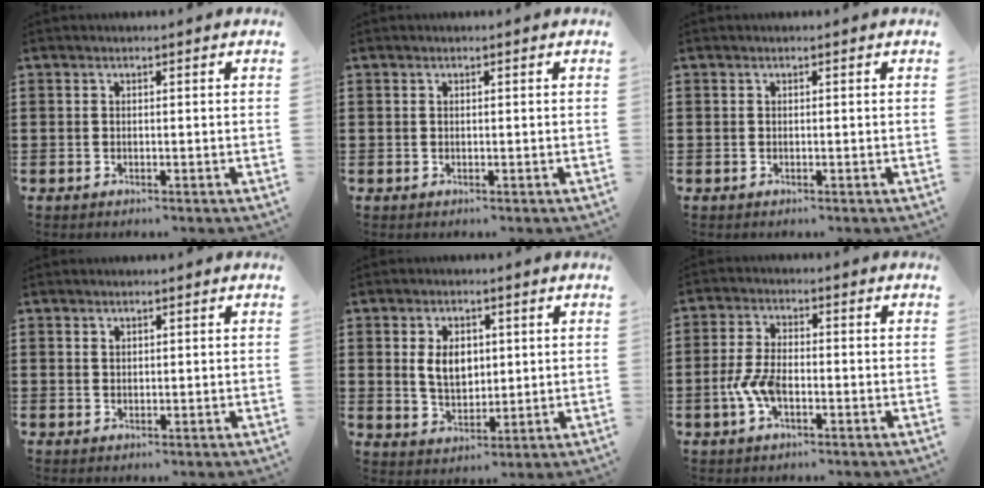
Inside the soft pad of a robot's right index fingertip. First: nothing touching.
{"total": 0.0}
{"total": 0.0}
{"total": 0.6, "force": [0.4, 0.4, 0.1], "torque": [-0.002, 0.002, 0.009]}
{"total": 5.5, "force": [0.7, 3.6, 4.0], "torque": [-0.073, 0.007, 0.007]}
{"total": 5.4, "force": [-1.8, 2.6, 4.4], "torque": [-0.110, -0.005, -0.039]}